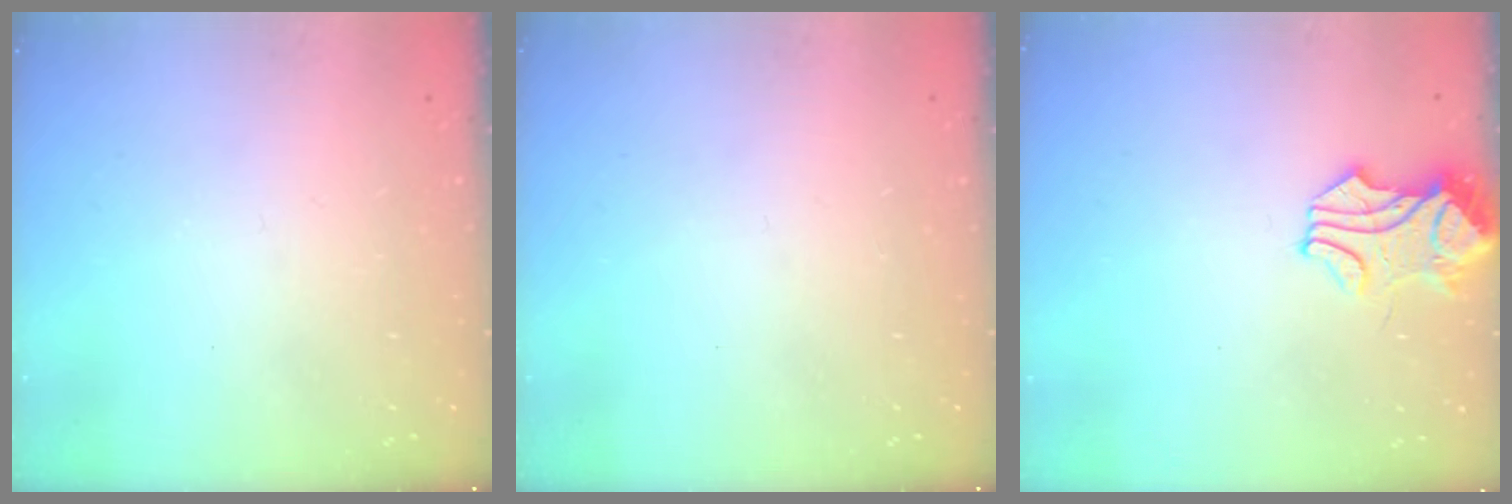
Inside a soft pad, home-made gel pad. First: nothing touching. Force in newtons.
{"total": 0.0}
{"total": 1.9, "press": 1.7, "slide": 0.8}